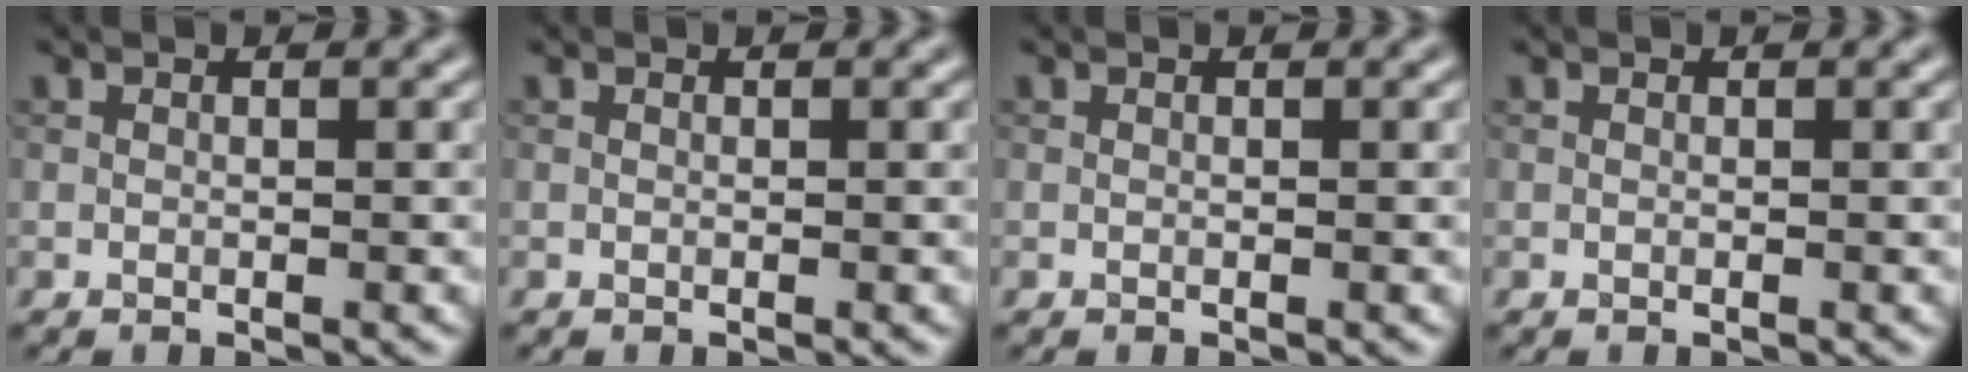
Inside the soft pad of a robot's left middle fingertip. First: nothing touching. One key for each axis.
{"total": 0.0}
{"total": 0.0}
{"total": 0.0}